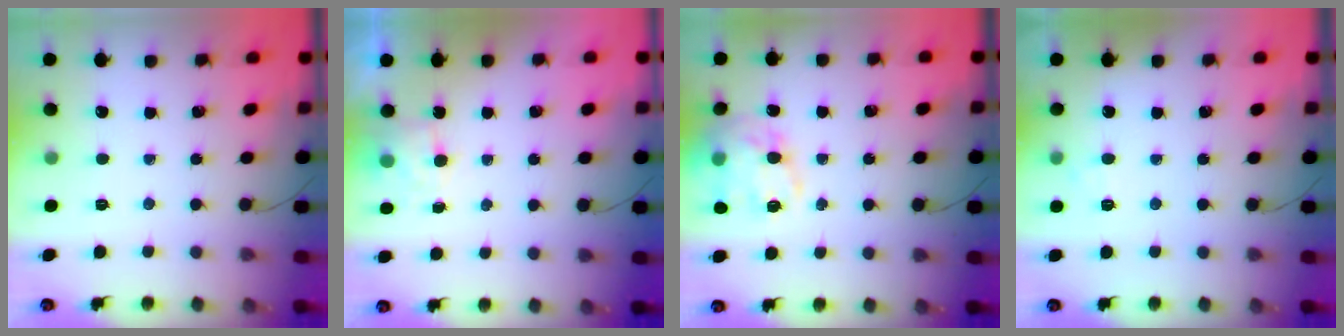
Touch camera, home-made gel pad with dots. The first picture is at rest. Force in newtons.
{"total": 6.1, "press": 5.9, "slide": 1.4}
{"total": 15.1, "press": 14.9, "slide": 2.5}
{"total": 4.3, "press": 4.2, "slide": 1.0}